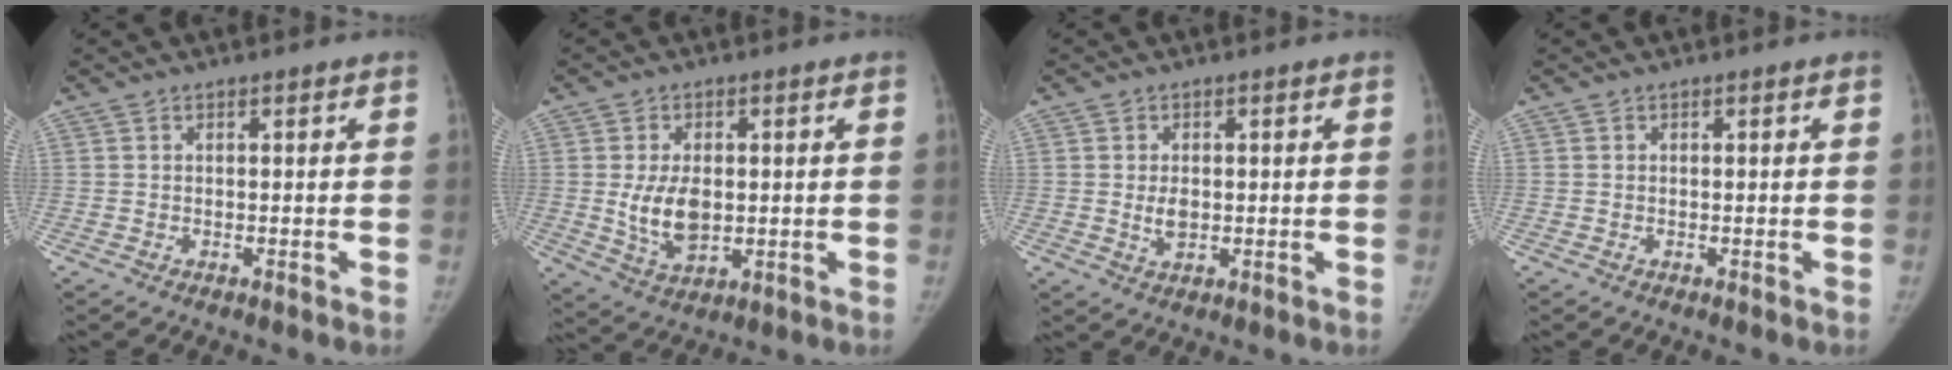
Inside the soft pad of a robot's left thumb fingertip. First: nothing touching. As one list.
[{"total": 8.4, "force": [0.0, 5.2, 6.6], "torque": [-0.106, -0.008, 0.010]}, {"total": 3.0, "force": [0.0, 2.0, 2.3], "torque": [-0.032, -0.003, 0.002]}, {"total": 0.0}]